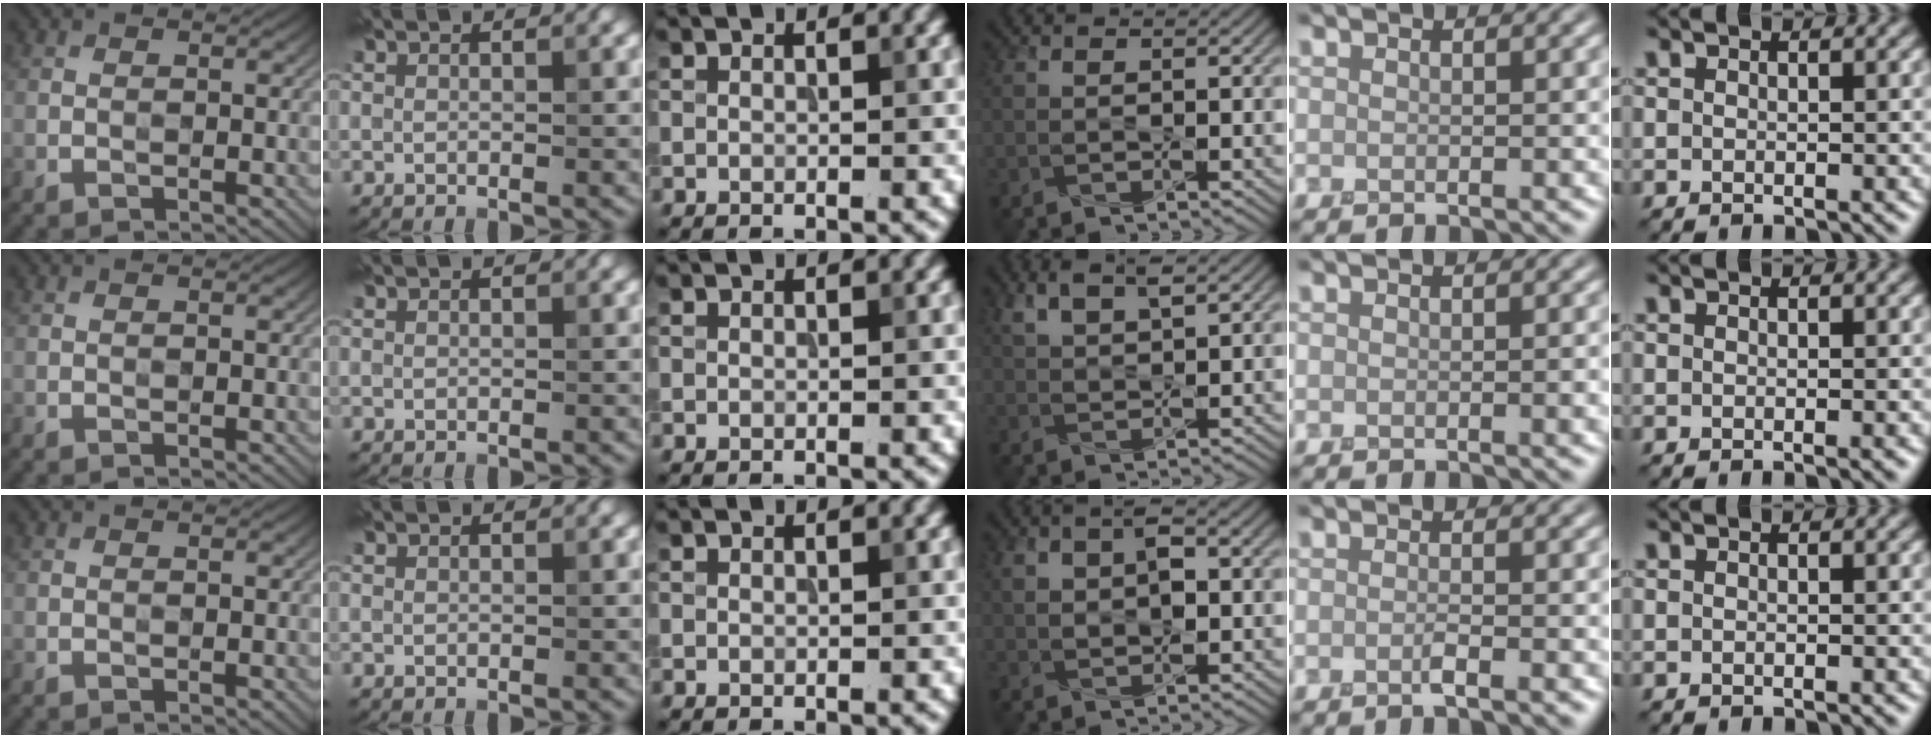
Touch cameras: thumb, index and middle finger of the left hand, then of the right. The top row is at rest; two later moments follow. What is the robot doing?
{"motion": "squeeze", "object": "air blower"}